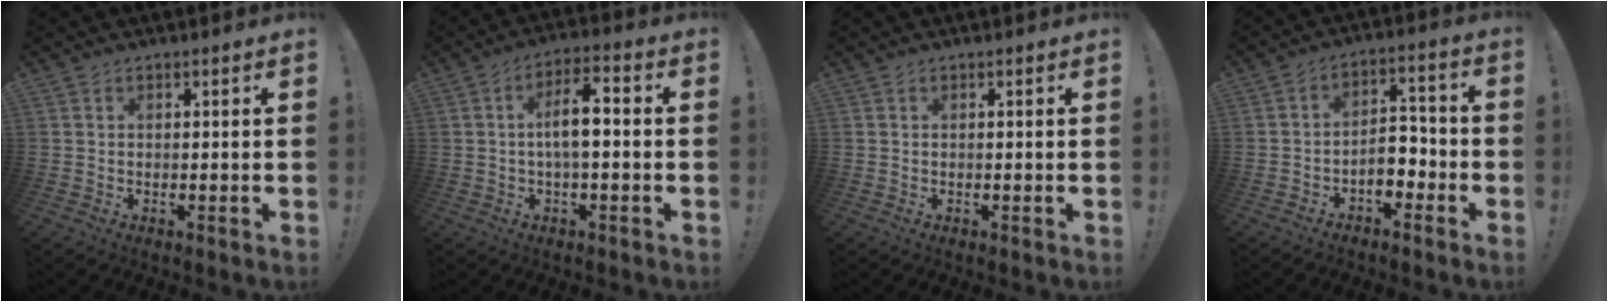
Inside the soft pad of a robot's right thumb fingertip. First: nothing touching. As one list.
[{"total": 8.6, "force": [-0.4, 2.8, 8.1], "torque": [-0.137, 0.009, -0.012]}, {"total": 0.0}, {"total": 7.6, "force": [-3.6, 4.7, 4.7], "torque": [-0.081, 0.019, -0.060]}]